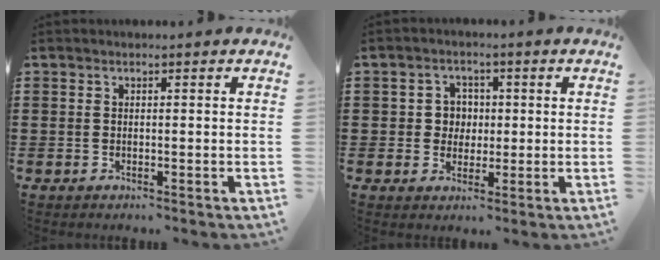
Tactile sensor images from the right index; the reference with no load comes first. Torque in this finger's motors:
{"motor_torque": [0.51, 0.29, 0.29, 0.04]}